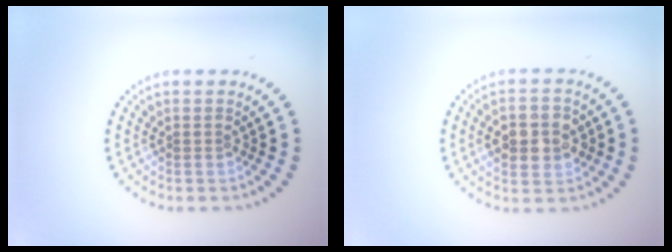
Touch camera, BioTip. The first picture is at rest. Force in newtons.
{"total": 4.2, "press": 4.2, "slide": 0.4}